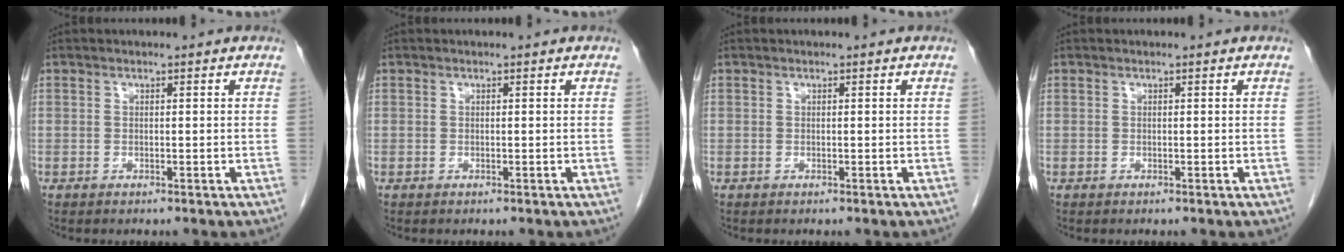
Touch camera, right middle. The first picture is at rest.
{"total": 0.0}
{"total": 0.0}
{"total": 0.0}